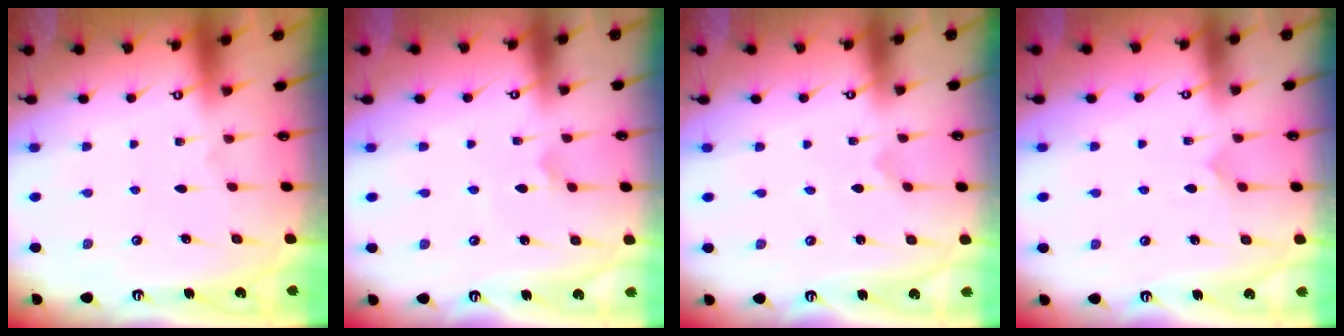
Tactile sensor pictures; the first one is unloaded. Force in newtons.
{"total": 3.6, "press": 3.6, "slide": 0.2}
{"total": 0.0}
{"total": 4.9, "press": 4.8, "slide": 0.6}